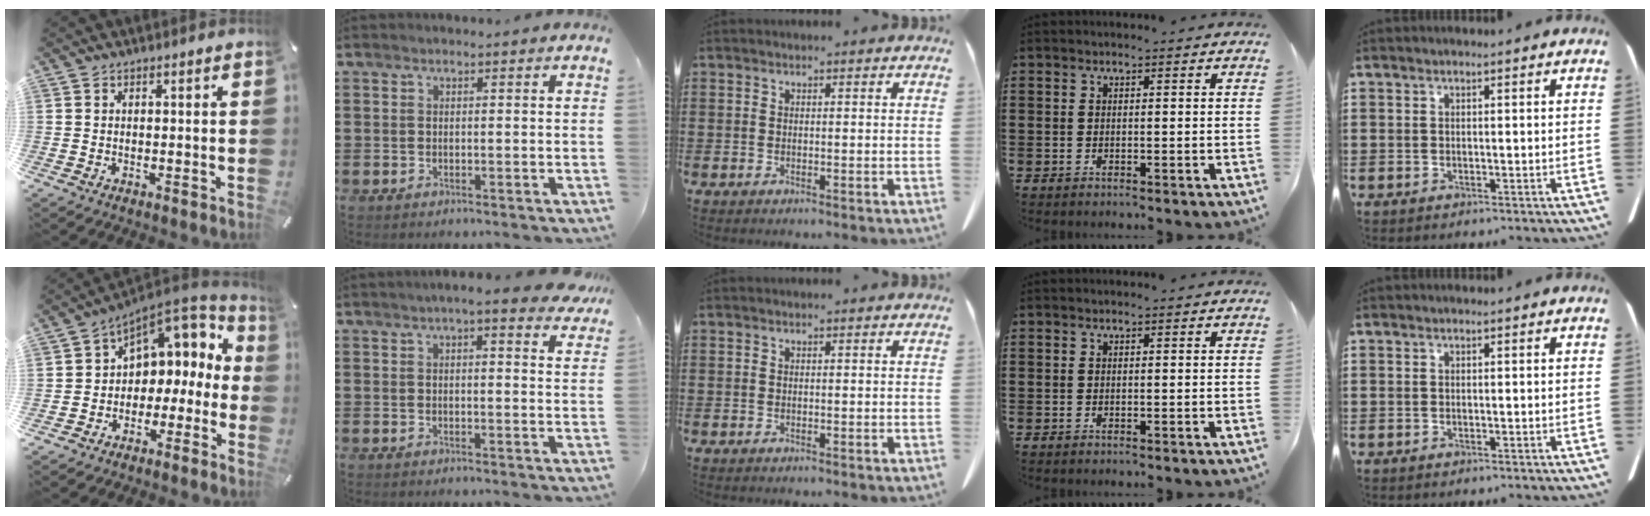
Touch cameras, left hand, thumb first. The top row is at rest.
{"thumb": {"total": 6.4, "force": [2.6, 5.5, 1.9], "torque": [-0.040, -0.030, 0.051]}, "index": {"total": 4.4, "force": [3.6, 0.1, 2.5], "torque": [-0.053, -0.006, 0.062]}}